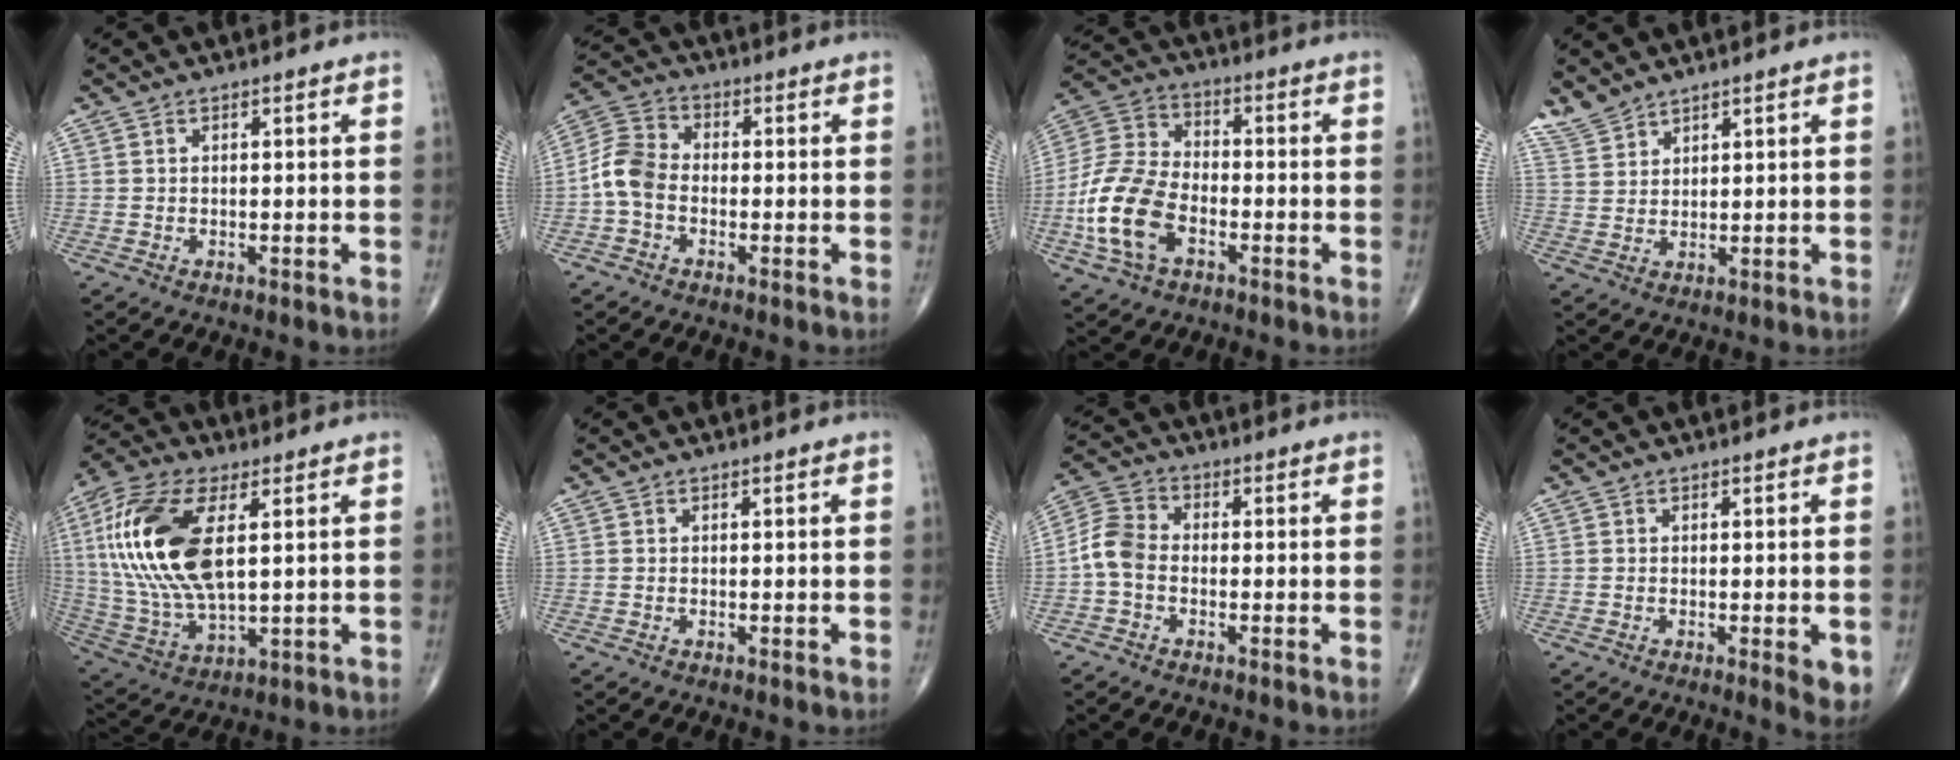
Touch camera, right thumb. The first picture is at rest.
{"total": 6.7, "force": [-1.7, 4.7, 4.5], "torque": [-0.084, 0.022, -0.049]}
{"total": 14.6, "force": [-4.7, 8.9, 10.6], "torque": [-0.216, 0.026, -0.098]}
{"total": 3.9, "force": [3.7, 1.0, 0.6], "torque": [-0.013, -0.009, 0.082]}
{"total": 21.4, "force": [4.3, 10.1, 18.3], "torque": [-0.393, -0.010, 0.079]}
{"total": 0.0}
{"total": 6.1, "force": [-1.3, 4.3, 4.1], "torque": [-0.076, 0.019, -0.041]}
{"total": 4.0, "force": [-1.0, 1.0, 3.7], "torque": [-0.045, -0.009, -0.016]}